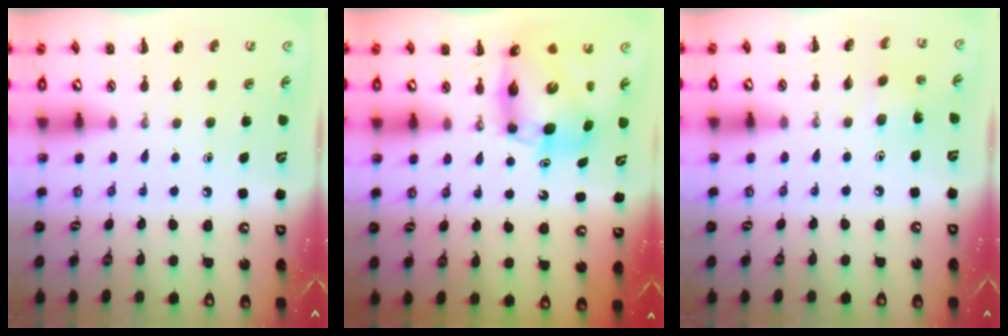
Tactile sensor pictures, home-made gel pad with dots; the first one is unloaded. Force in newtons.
{"total": 8.2, "press": 7.9, "slide": 2.4}
{"total": 2.5, "press": 2.4, "slide": 0.8}